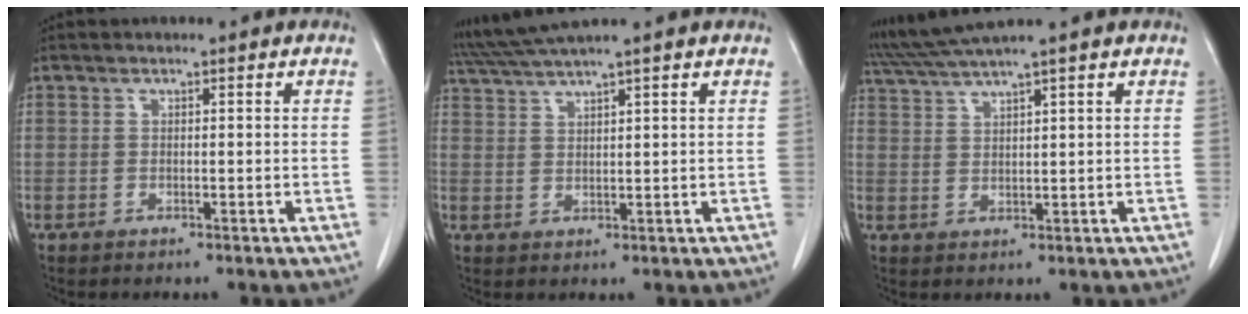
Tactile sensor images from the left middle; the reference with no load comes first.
{"total": 5.4, "force": [4.6, -1.3, 2.5], "torque": [-0.052, 0.015, 0.091]}
{"total": 5.6, "force": [4.8, -1.4, 2.5], "torque": [-0.055, 0.013, 0.096]}